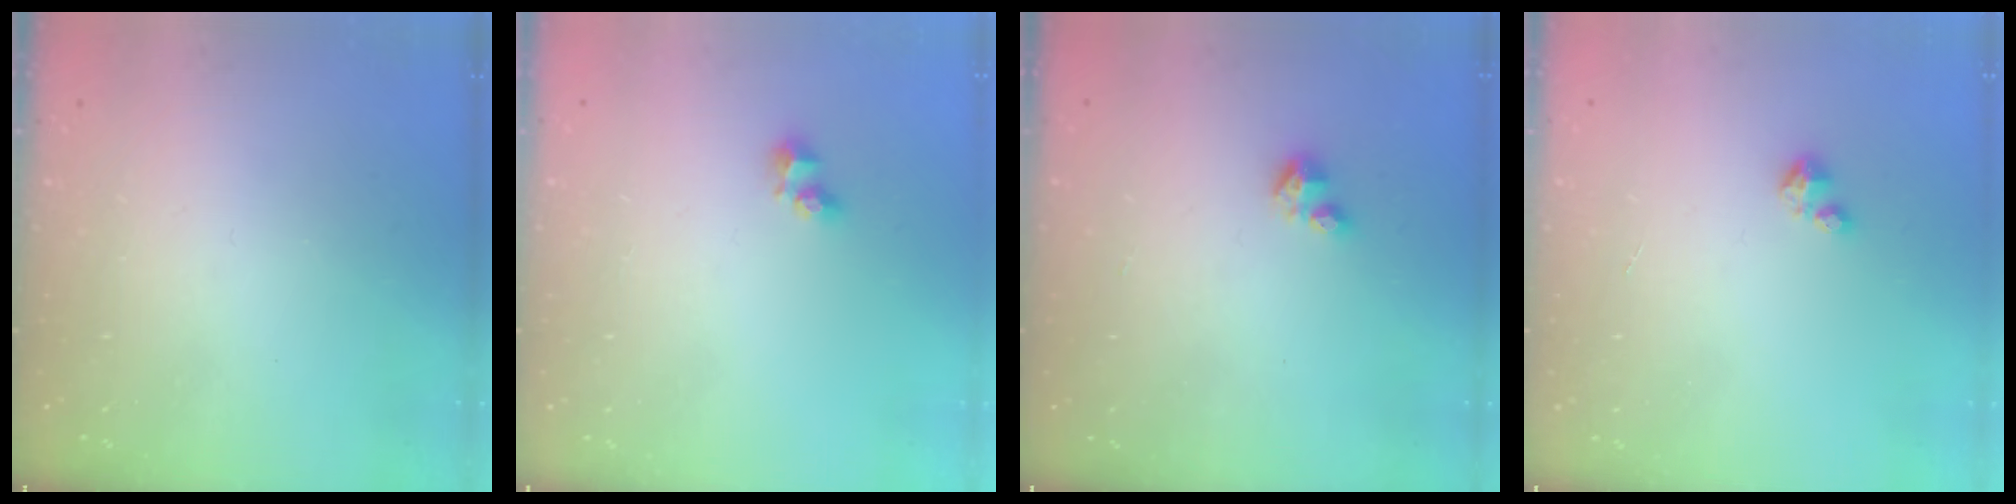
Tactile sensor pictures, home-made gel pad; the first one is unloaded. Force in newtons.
{"total": 2.7, "press": 2.5, "slide": 1.0}
{"total": 2.9, "press": 2.8, "slide": 0.6}
{"total": 1.7, "press": 1.7, "slide": 0.2}